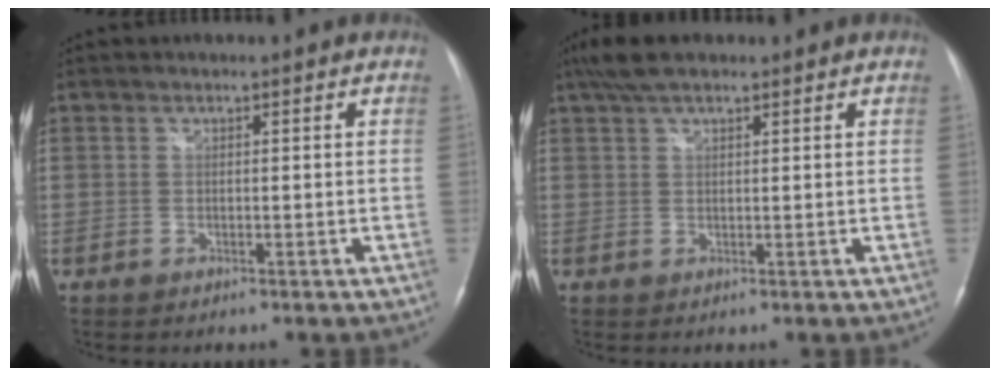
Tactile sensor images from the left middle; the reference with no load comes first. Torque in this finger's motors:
{"motor_torque": [0.49, -0.35, -0.02, 0.06]}